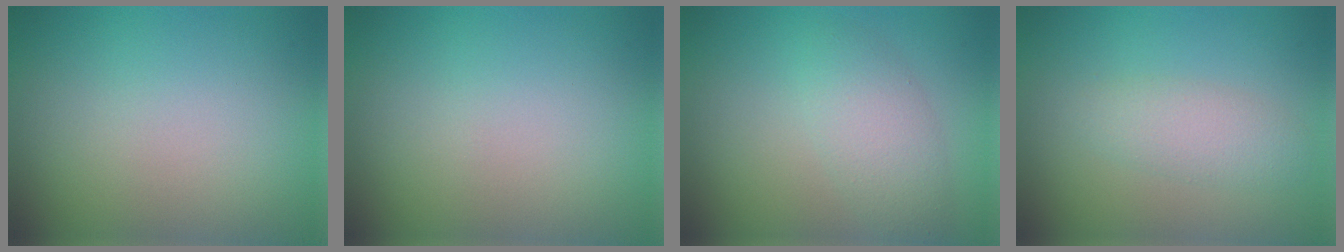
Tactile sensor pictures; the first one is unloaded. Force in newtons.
{"total": 0.0}
{"total": 3.1, "press": 3.1, "slide": 0.1}
{"total": 2.3, "press": 2.3, "slide": 0.0}